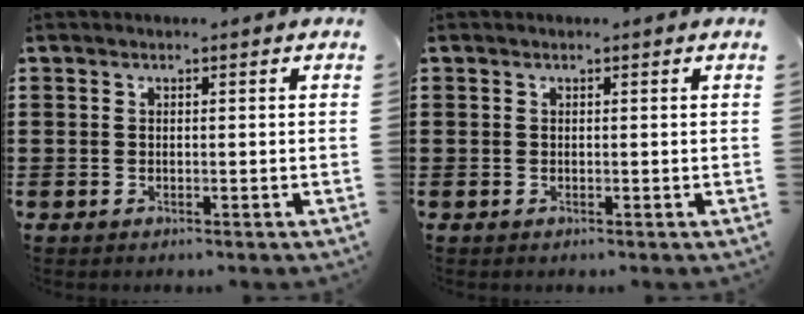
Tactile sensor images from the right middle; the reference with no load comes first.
{"total": 0.0}